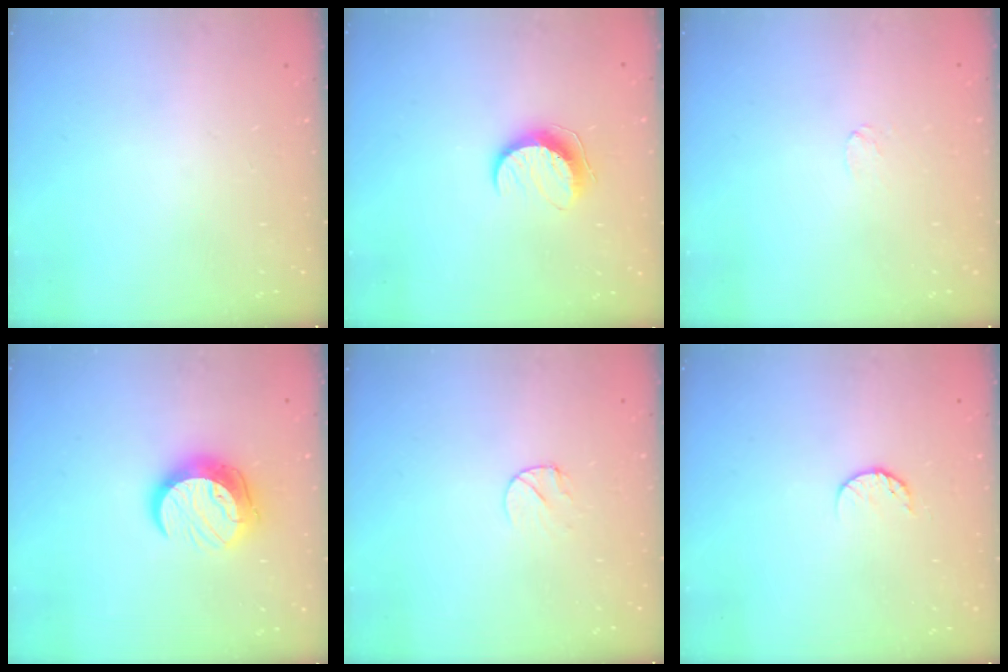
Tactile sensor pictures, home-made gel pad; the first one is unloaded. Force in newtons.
{"total": 9.7, "press": 9.6, "slide": 0.7}
{"total": 2.9, "press": 2.9, "slide": 0.3}
{"total": 11.9, "press": 11.8, "slide": 1.0}
{"total": 4.7, "press": 4.6, "slide": 0.5}
{"total": 6.0, "press": 5.9, "slide": 0.6}